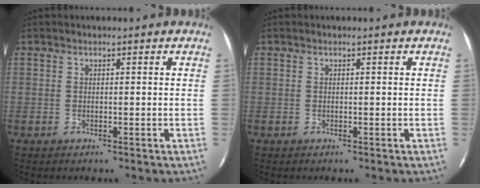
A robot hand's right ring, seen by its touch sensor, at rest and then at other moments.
{"total": 0.0}